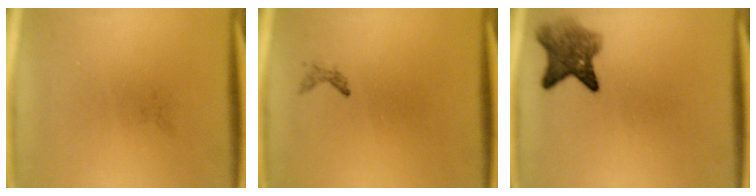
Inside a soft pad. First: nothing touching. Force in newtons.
{"total": 0.7}
{"total": 5.5}